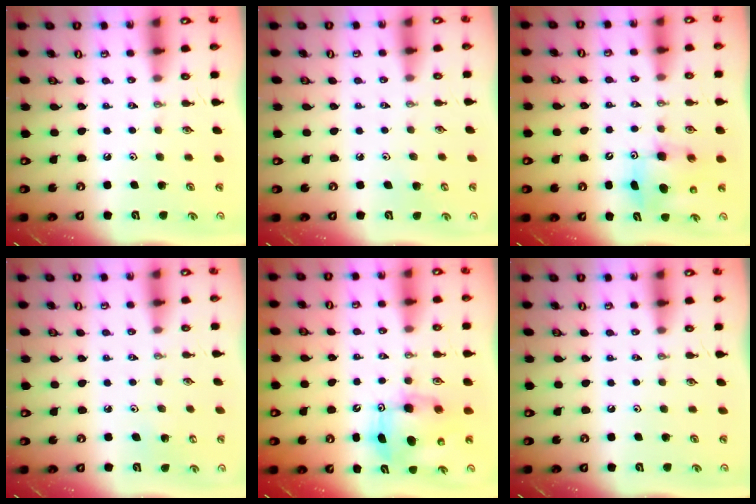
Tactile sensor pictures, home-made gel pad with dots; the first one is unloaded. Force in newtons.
{"total": 3.7, "press": 3.7, "slide": 0.3}
{"total": 8.1, "press": 7.9, "slide": 1.6}
{"total": 3.8, "press": 3.7, "slide": 0.3}
{"total": 9.5, "press": 9.3, "slide": 1.9}
{"total": 0.0}